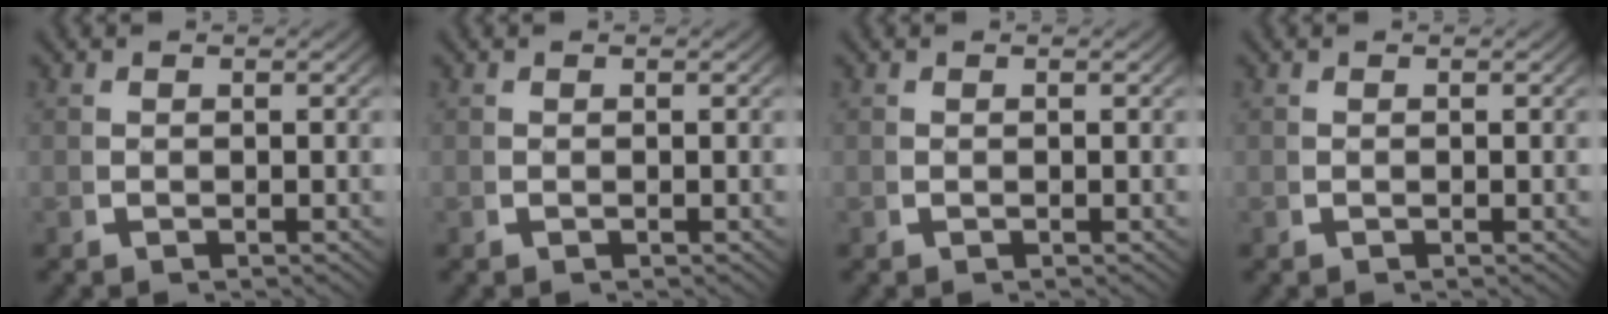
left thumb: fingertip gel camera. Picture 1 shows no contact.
{"total": 0.0}
{"total": 0.0}
{"total": 0.0}